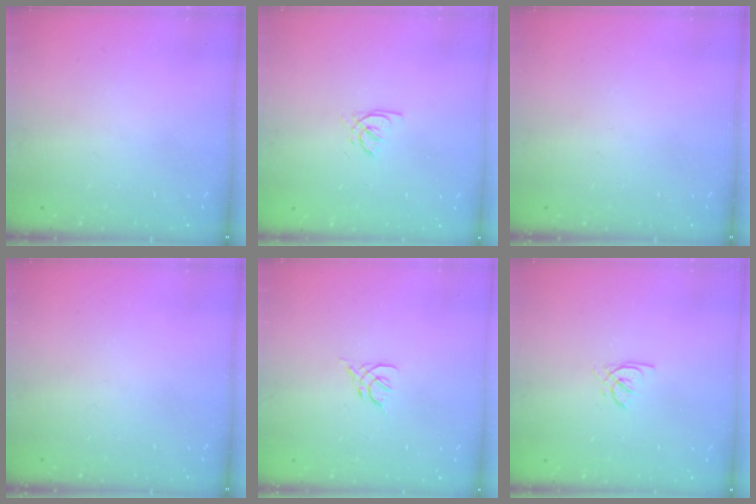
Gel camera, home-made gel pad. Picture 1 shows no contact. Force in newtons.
{"total": 1.5, "press": 1.5, "slide": 0.2}
{"total": 0.0}
{"total": 0.0}
{"total": 2.4, "press": 2.3, "slide": 0.6}
{"total": 1.5, "press": 1.5, "slide": 0.2}